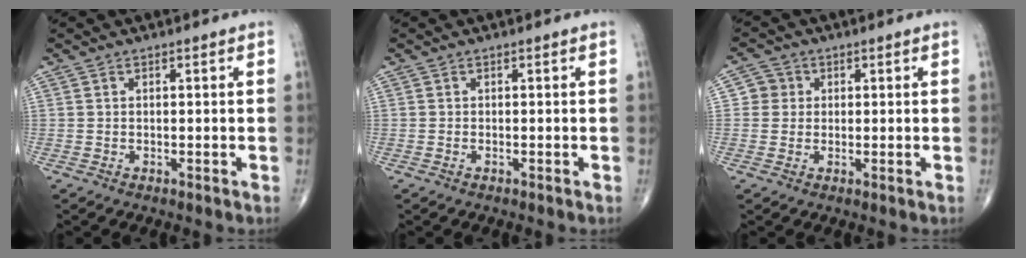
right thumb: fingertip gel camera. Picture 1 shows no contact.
{"total": 0.0}
{"total": 3.3, "force": [0.5, 3.3, 0.4], "torque": [0.017, 0.005, 0.001]}